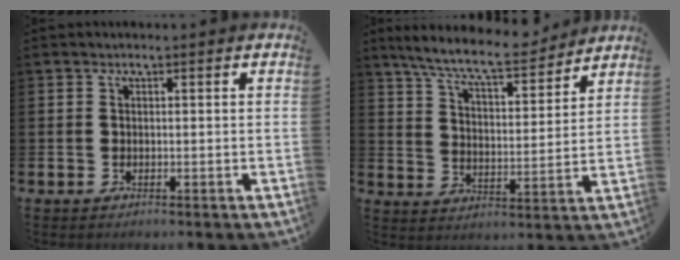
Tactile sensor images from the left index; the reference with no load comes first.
{"total": 9.0, "force": [8.2, 1.1, 3.5], "torque": [-0.095, -0.047, 0.143]}